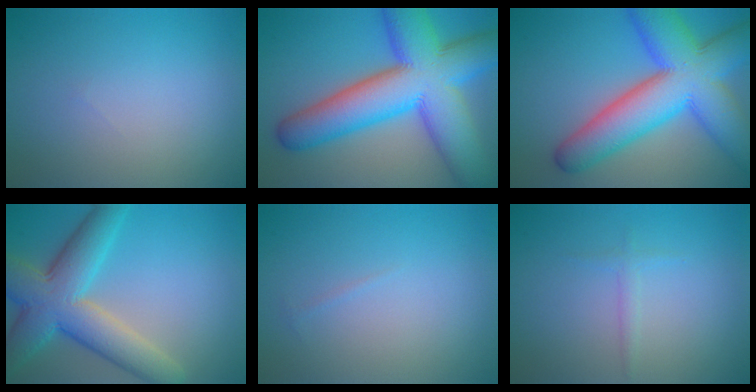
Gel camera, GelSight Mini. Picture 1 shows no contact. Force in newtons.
{"total": 15.3, "press": 15.3, "slide": 0.6}
{"total": 13.4, "press": 13.4, "slide": 0.5}
{"total": 8.7, "press": 8.7, "slide": 0.4}
{"total": 0.8, "press": 0.8, "slide": 0.2}
{"total": 0.9, "press": 0.9, "slide": 0.0}